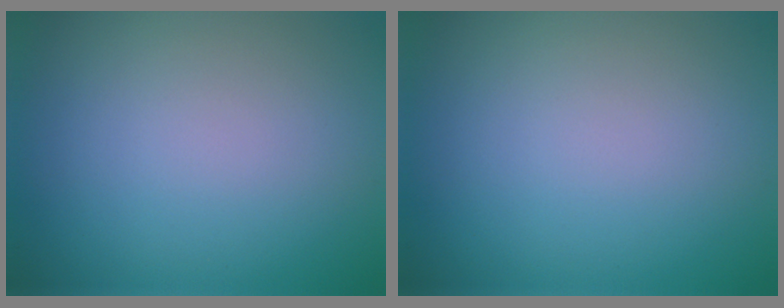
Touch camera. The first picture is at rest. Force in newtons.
{"total": 0.0}